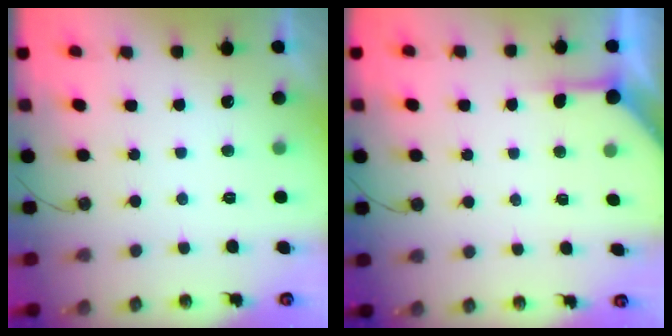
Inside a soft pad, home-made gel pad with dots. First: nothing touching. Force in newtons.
{"total": 4.2, "press": 4.2, "slide": 0.4}